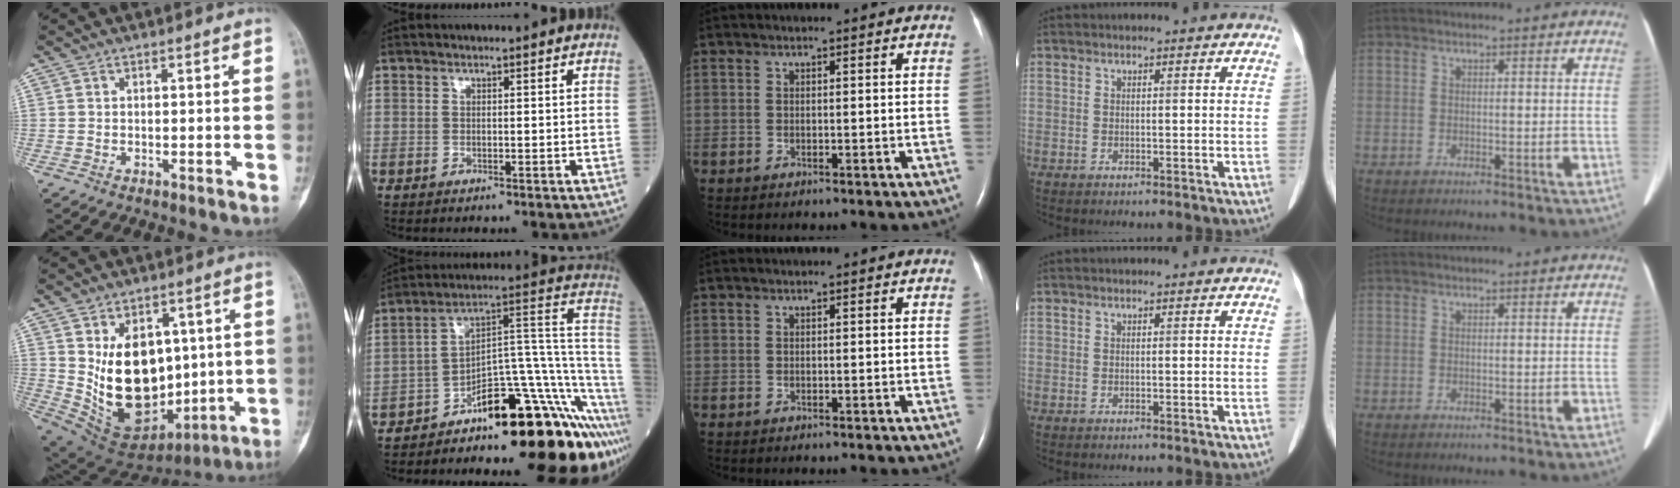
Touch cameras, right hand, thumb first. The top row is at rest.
{"thumb": {"total": 18.9, "force": [2.2, 12.9, 13.6], "torque": [-0.186, -0.020, 0.074]}, "index": {"total": 20.3, "force": [-14.0, 3.4, 14.3], "torque": [-0.115, 0.060, -0.205]}}